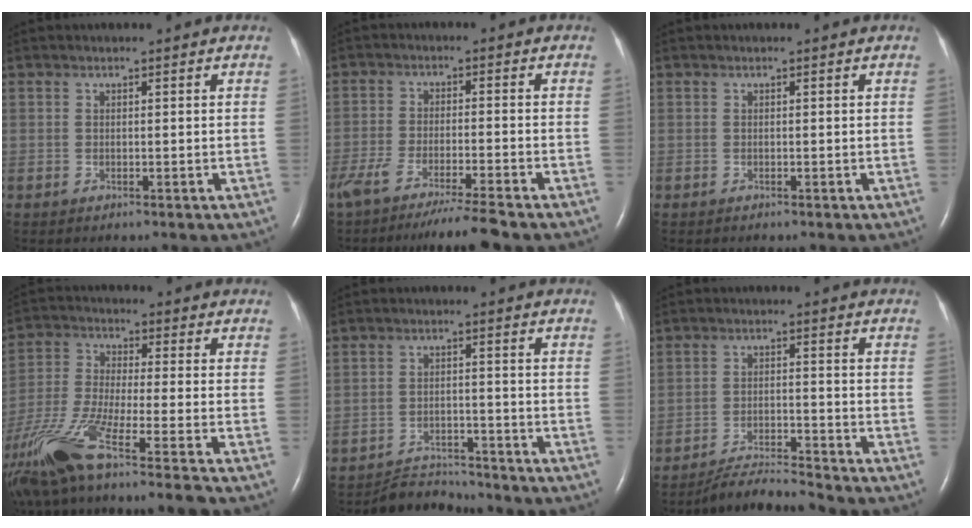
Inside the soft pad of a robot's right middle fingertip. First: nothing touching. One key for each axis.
{"total": 10.2, "fx": -8.6, "fy": -0.8, "fz": 5.5, "tx": -0.084, "ty": -0.028, "tz": -0.142}
{"total": 0.0}
{"total": 18.1, "fx": -13.4, "fy": -0.9, "fz": 12.1, "tx": -0.272, "ty": -0.042, "tz": -0.246}
{"total": 4.9, "fx": -4.8, "fy": 0.5, "fz": -0.9, "tx": 0.007, "ty": -0.003, "tz": -0.079}
{"total": 5.3, "fx": -5.1, "fy": -1.5, "fz": 0.3, "tx": -0.017, "ty": -0.016, "tz": -0.092}